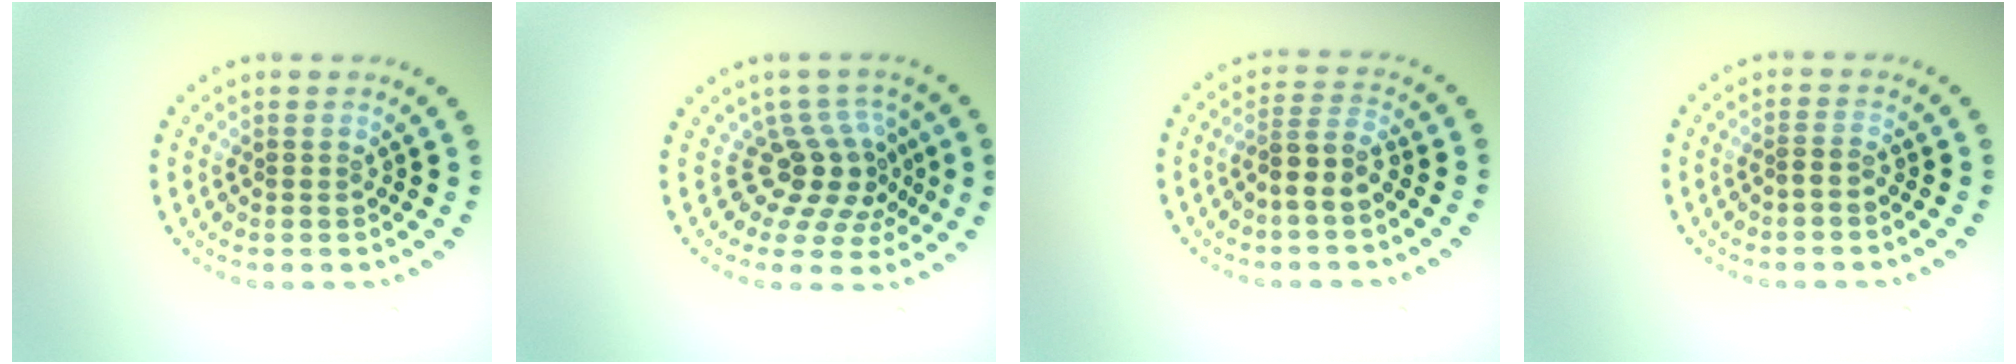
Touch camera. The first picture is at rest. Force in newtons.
{"total": 4.0, "press": 2.7, "slide": 2.9}
{"total": 2.8, "press": 2.3, "slide": 1.6}
{"total": 0.6, "press": 0.4, "slide": 0.5}